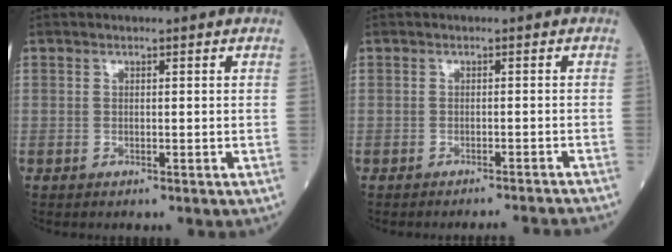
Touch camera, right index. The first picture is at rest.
{"total": 6.4, "force": [-6.2, -1.0, 1.0], "torque": [-0.005, -0.011, -0.068]}